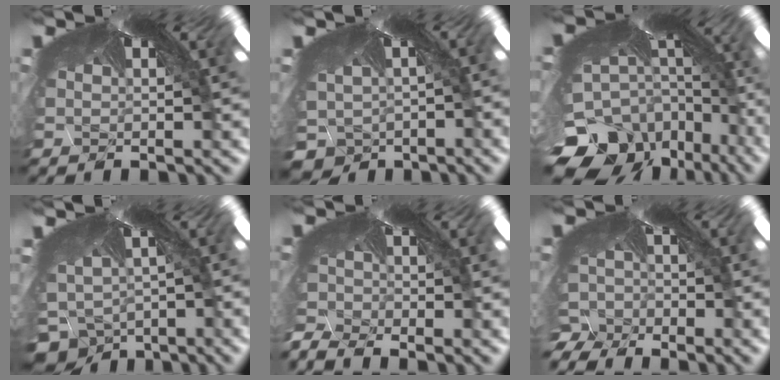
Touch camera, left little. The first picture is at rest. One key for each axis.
{"total": 4.5, "fx": -4.0, "fy": 1.9, "fz": -0.5, "tx": -0.045, "ty": -0.052, "tz": -0.023}
{"total": 12.1, "fx": -11.5, "fy": 3.5, "fz": -1.5, "tx": -0.017, "ty": -0.108, "tz": -0.143}
{"total": 8.0, "fx": -7.8, "fy": 1.7, "fz": -0.5, "tx": -0.007, "ty": -0.091, "tz": -0.083}
{"total": 8.9, "fx": -8.9, "fy": 0.3, "fz": 1.1, "tx": -0.024, "ty": -0.087, "tz": -0.111}
{"total": 9.5, "fx": -9.3, "fy": 1.4, "fz": 1.1, "tx": -0.026, "ty": -0.071, "tz": -0.131}